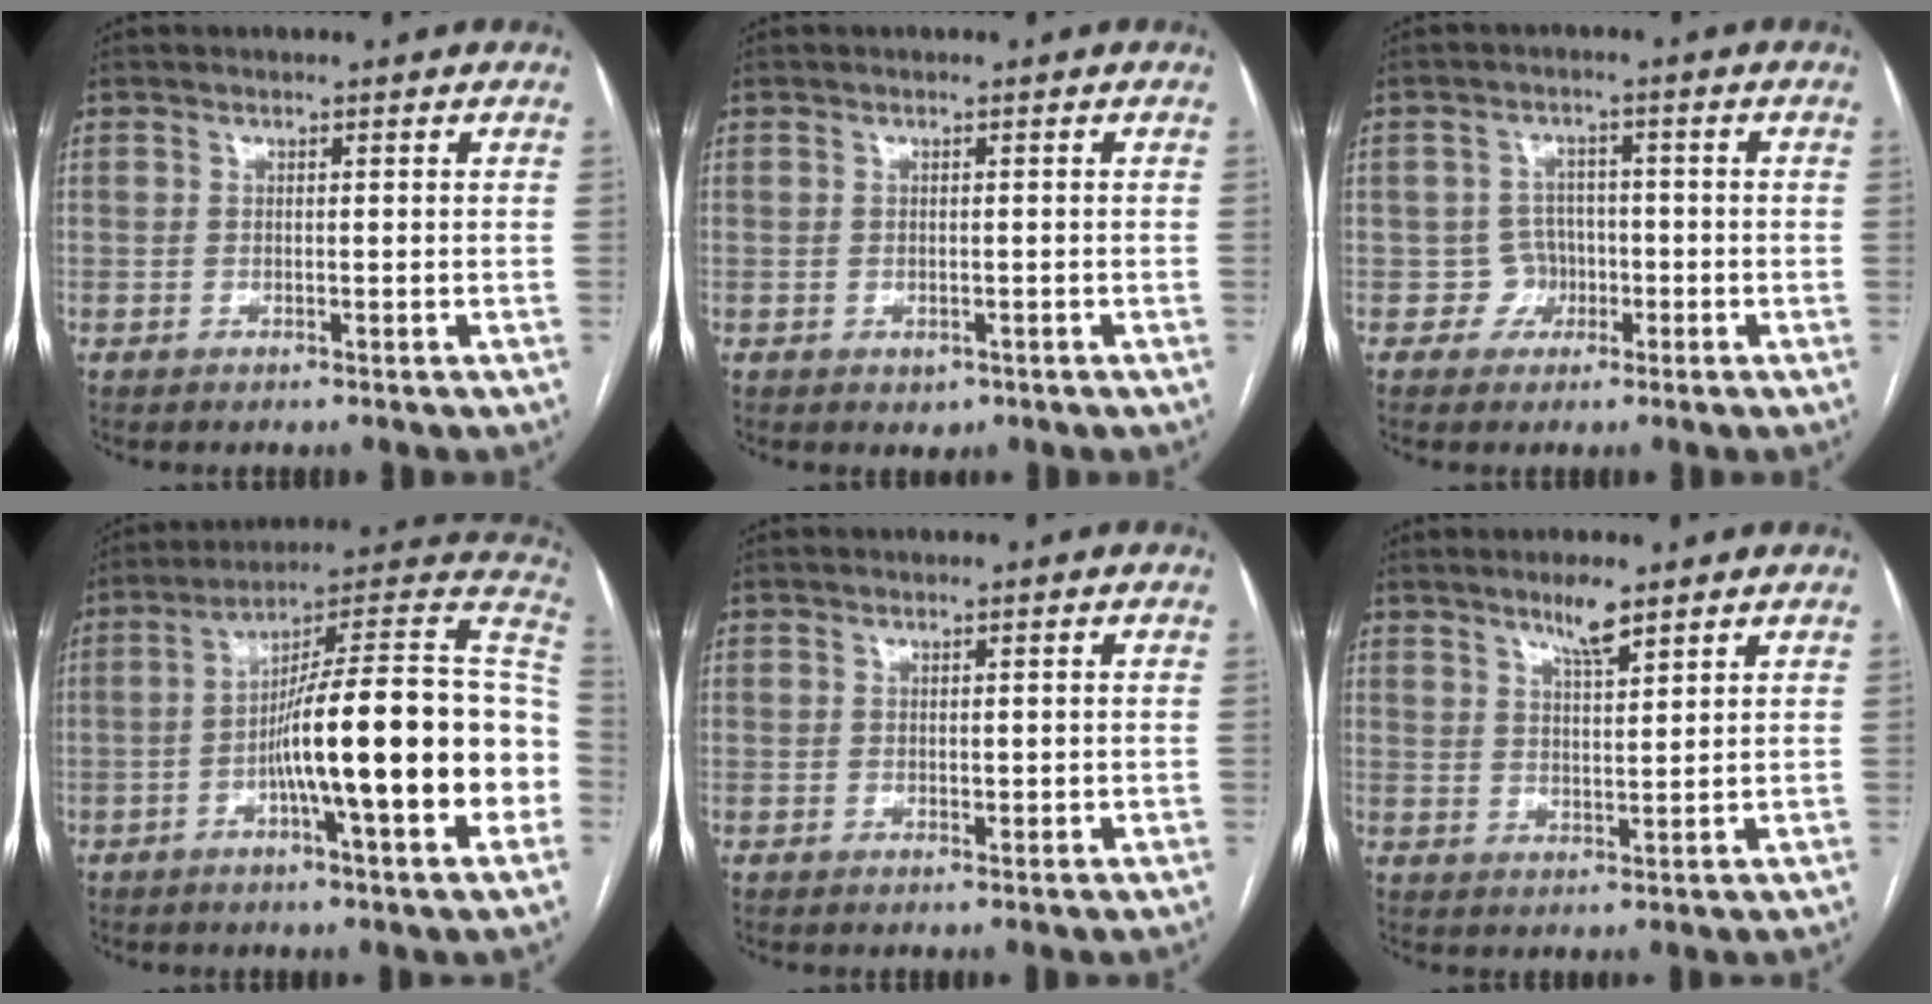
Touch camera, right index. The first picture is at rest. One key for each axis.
{"total": 1.3, "fx": -0.5, "fy": 1.1, "fz": 0.6, "tx": -0.003, "ty": 0.000, "tz": 0.000}
{"total": 3.7, "fx": -1.1, "fy": 3.5, "fz": -0.2, "tx": 0.020, "ty": 0.015, "tz": -0.019}
{"total": 23.7, "fx": -4.3, "fy": 2.2, "fz": 23.2, "tx": -0.269, "ty": 0.025, "tz": -0.068}
{"total": 1.1, "fx": 0.1, "fy": 0.8, "fz": 0.8, "tx": -0.009, "ty": 0.000, "tz": 0.003}
{"total": 4.5, "fx": 3.5, "fy": 0.5, "fz": 2.8, "tx": -0.049, "ty": -0.005, "tz": 0.061}